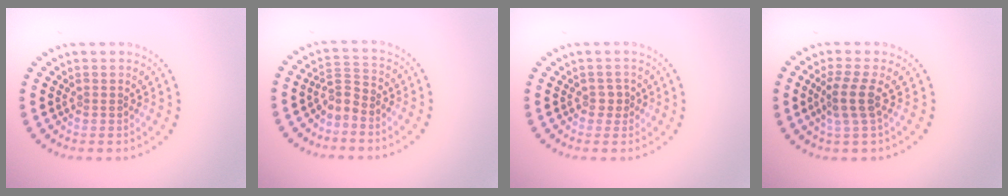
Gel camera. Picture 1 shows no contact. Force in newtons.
{"total": 2.1, "press": 1.5, "slide": 1.5}
{"total": 0.9, "press": 0.8, "slide": 0.4}
{"total": 2.5, "press": 1.9, "slide": 1.7}